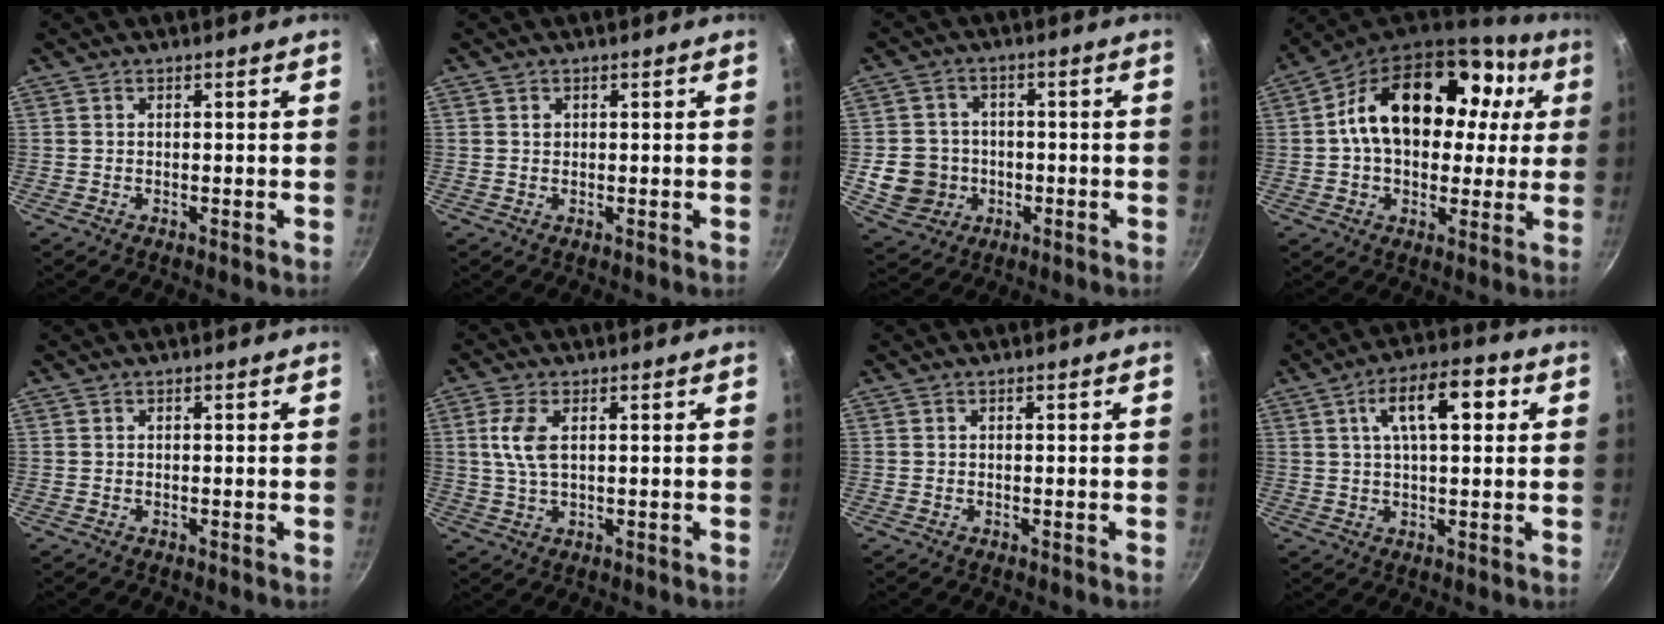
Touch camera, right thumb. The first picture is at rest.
{"total": 0.8, "force": [0.3, 0.7, 0.3], "torque": [-0.003, 0.002, 0.006]}
{"total": 8.9, "force": [-1.7, 8.1, 3.1], "torque": [-0.034, 0.015, -0.021]}
{"total": 24.3, "force": [5.5, 16.2, 17.3], "torque": [-0.271, 0.032, 0.079]}
{"total": 0.0}
{"total": 5.7, "force": [1.3, 2.6, 4.9], "torque": [-0.106, 0.002, 0.027]}
{"total": 0.0}
{"total": 11.0, "force": [3.3, 4.8, 9.4], "torque": [-0.137, 0.016, 0.046]}